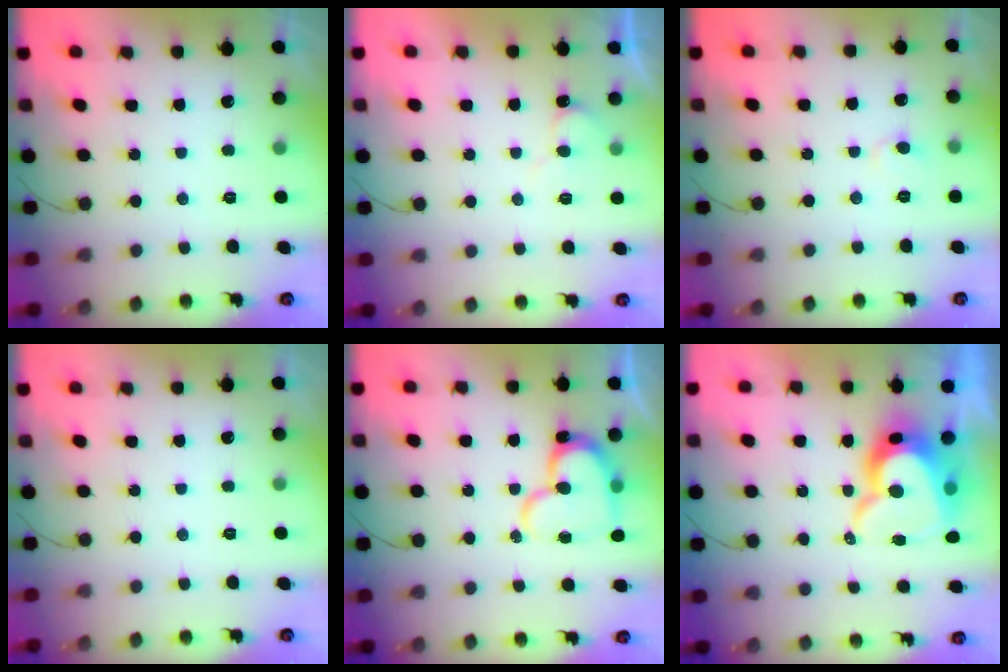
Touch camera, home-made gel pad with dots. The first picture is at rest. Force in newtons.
{"total": 5.4, "press": 5.4, "slide": 0.5}
{"total": 4.8, "press": 4.8, "slide": 0.5}
{"total": 0.0}
{"total": 16.2, "press": 16.1, "slide": 1.4}
{"total": 15.4, "press": 15.3, "slide": 1.3}